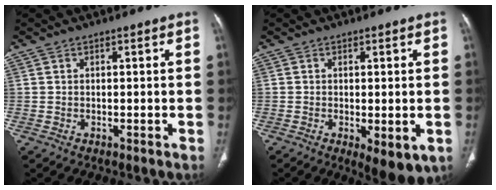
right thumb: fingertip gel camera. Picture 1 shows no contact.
{"total": 6.9, "force": [-2.1, 2.6, 6.0], "torque": [-0.081, -0.015, -0.023]}